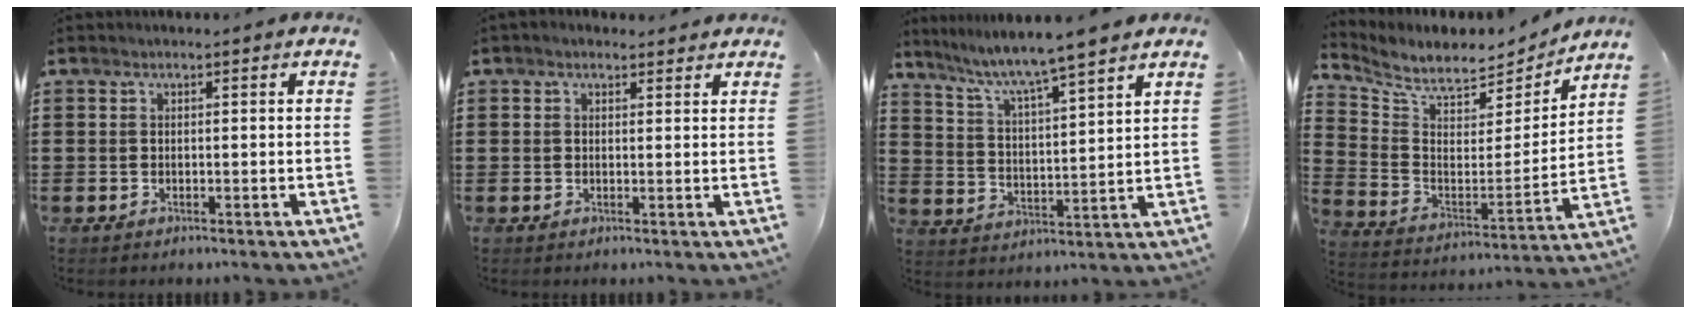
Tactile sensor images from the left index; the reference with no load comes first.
{"total": 1.3, "force": [1.1, 0.7, 0.3], "torque": [-0.009, 0.006, 0.021]}
{"total": 6.0, "force": [5.4, -0.9, 2.5], "torque": [-0.071, -0.040, 0.085]}
{"total": 6.8, "force": [6.4, 1.4, 1.9], "torque": [-0.075, -0.052, 0.106]}